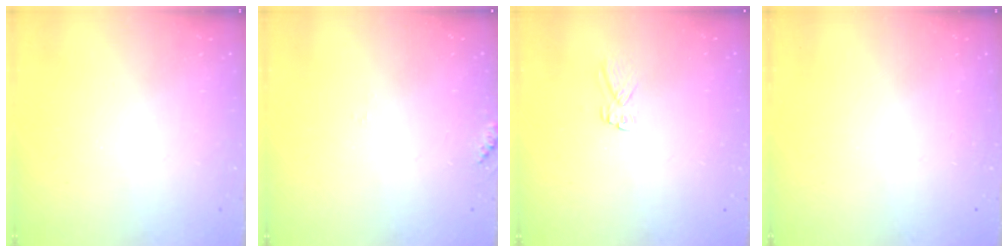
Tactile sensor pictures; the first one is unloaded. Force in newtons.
{"total": 5.6, "press": 5.6, "slide": 0.4}
{"total": 6.1, "press": 6.0, "slide": 0.5}
{"total": 0.0}